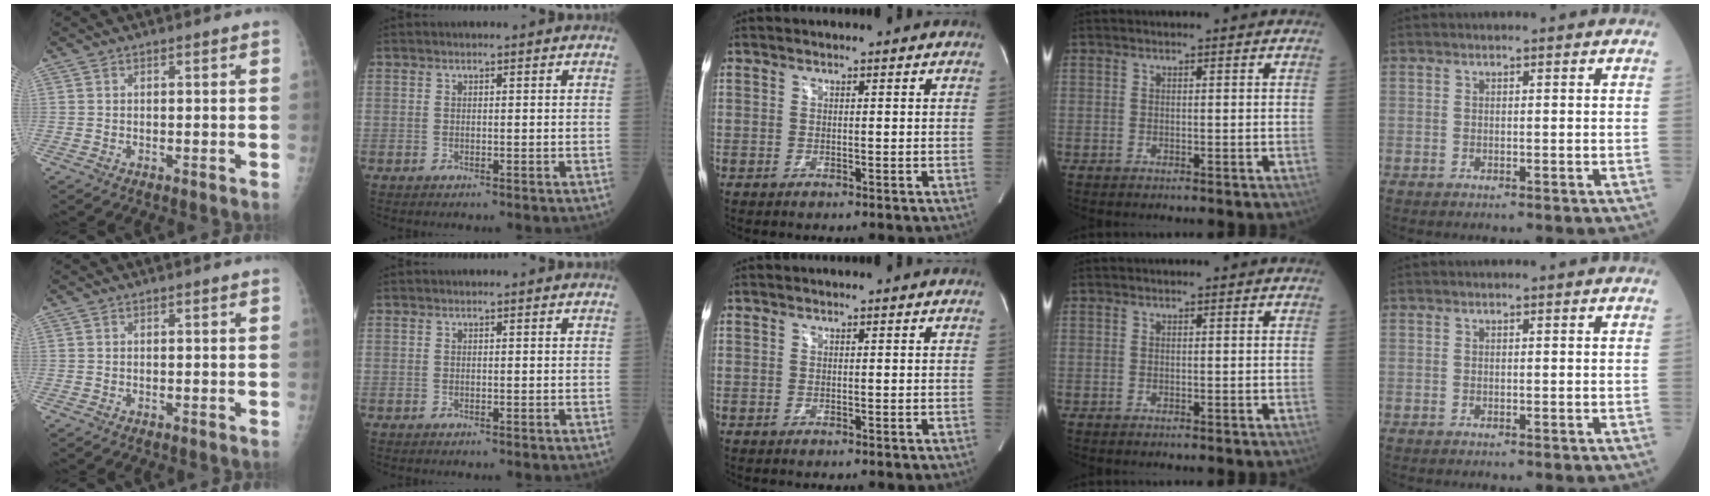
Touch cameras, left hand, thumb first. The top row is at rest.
{}